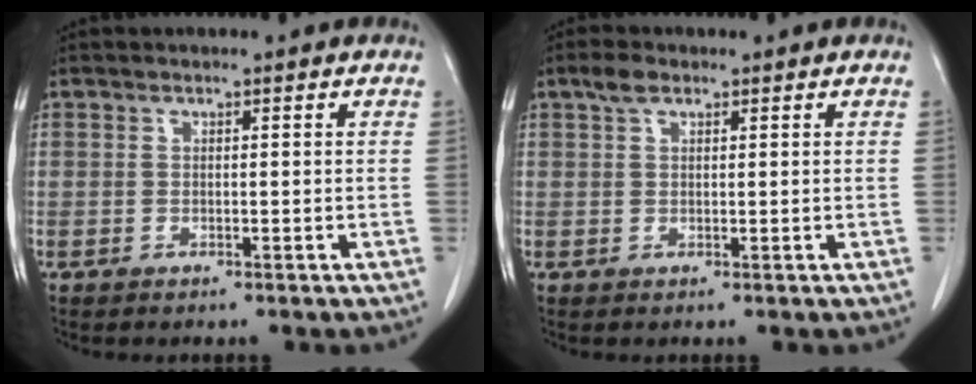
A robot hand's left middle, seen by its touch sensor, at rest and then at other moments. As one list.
[{"total": 2.2, "force": [1.4, 1.0, 1.3], "torque": [-0.030, 0.012, 0.027]}]